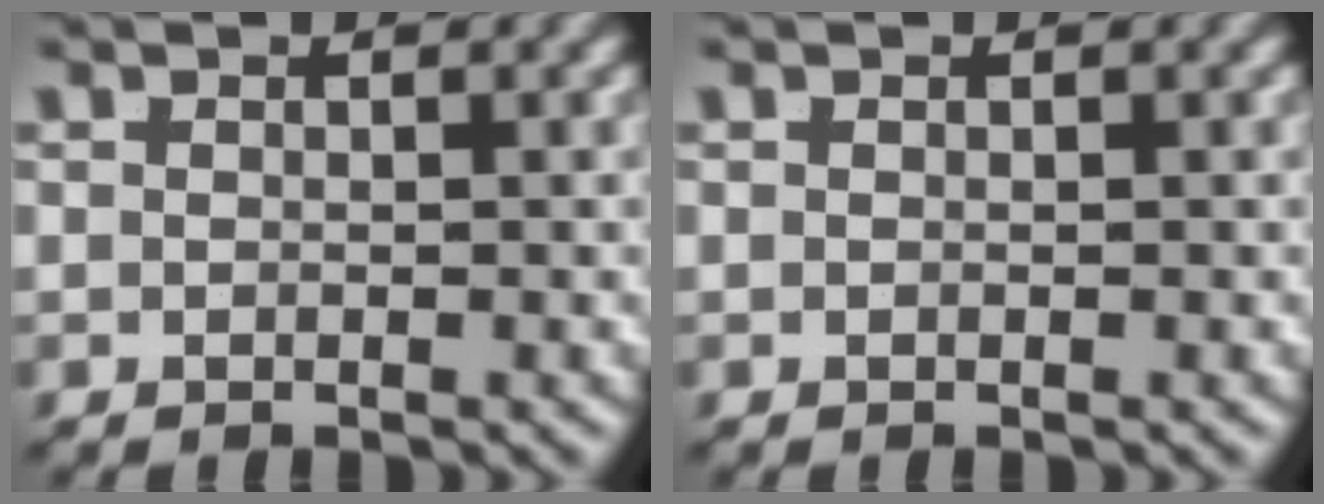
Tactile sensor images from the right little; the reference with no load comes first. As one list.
[{"total": 0.0}]